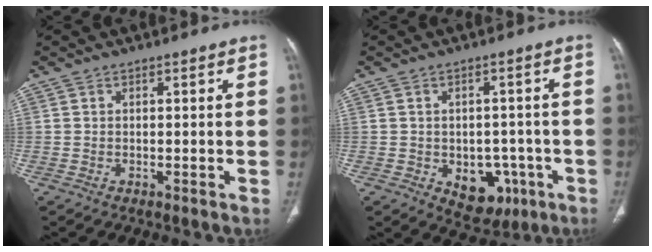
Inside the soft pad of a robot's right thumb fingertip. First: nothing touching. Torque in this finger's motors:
{"motor_torque": [1.91, 1.28, 0.76, -0.36, 0.03]}